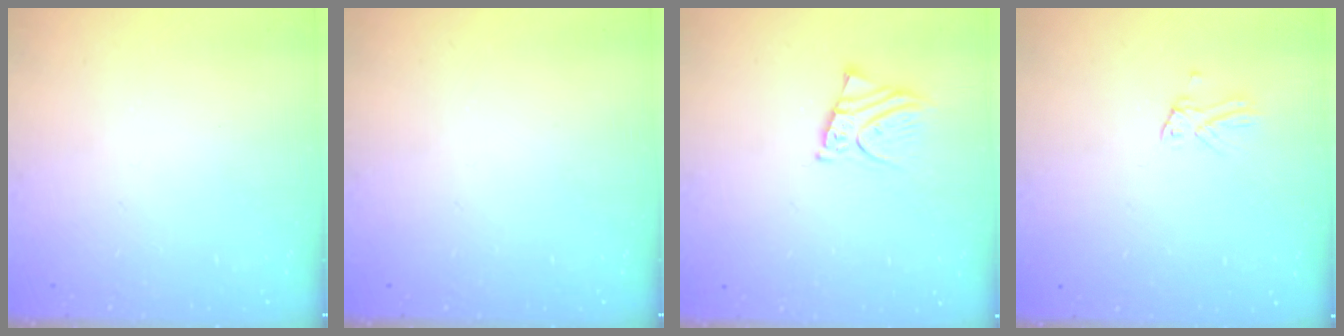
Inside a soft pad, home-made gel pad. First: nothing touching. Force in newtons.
{"total": 0.0}
{"total": 3.5, "press": 3.5, "slide": 0.4}
{"total": 0.0}